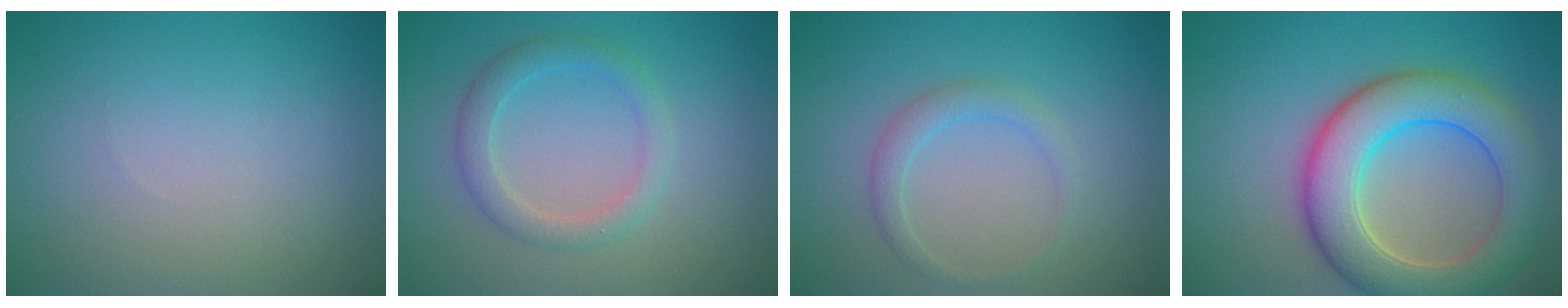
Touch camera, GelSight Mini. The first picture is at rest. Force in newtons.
{"total": 2.6, "press": 2.6, "slide": 0.1}
{"total": 1.7, "press": 1.7, "slide": 0.2}
{"total": 8.4, "press": 8.3, "slide": 0.5}